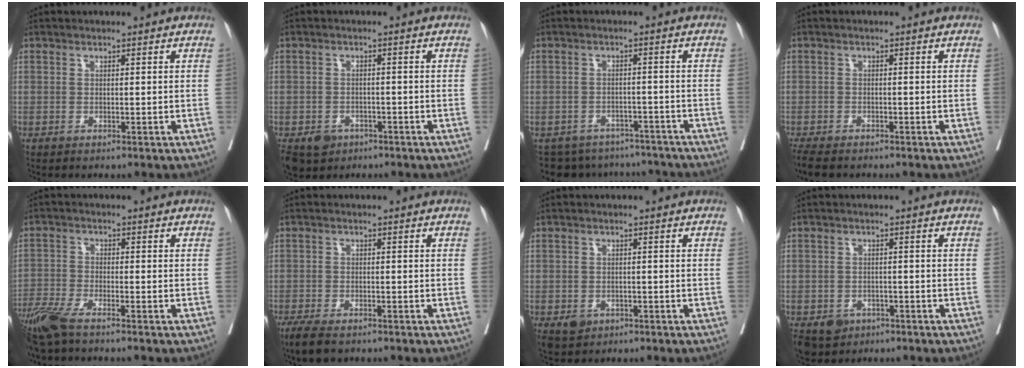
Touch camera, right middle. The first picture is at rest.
{"total": 6.1, "force": [-3.7, 4.4, 2.1], "torque": [-0.035, 0.000, -0.053]}
{"total": 10.9, "force": [-9.8, 4.7, 1.0], "torque": [-0.015, 0.017, -0.116]}
{"total": 5.1, "force": [-4.3, 1.4, 2.4], "torque": [-0.040, -0.012, -0.068]}
{"total": 7.0, "force": [-5.6, 0.8, 4.2], "torque": [-0.085, -0.018, -0.110]}
{"total": 4.9, "force": [-3.7, 1.5, 2.8], "torque": [-0.051, -0.011, -0.058]}
{"total": 3.1, "force": [-1.6, 2.4, 1.1], "torque": [-0.015, 0.000, -0.017]}
{"total": 5.4, "force": [-3.1, 4.1, 1.7], "torque": [-0.025, 0.001, -0.041]}